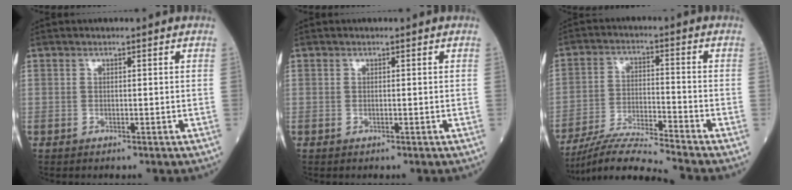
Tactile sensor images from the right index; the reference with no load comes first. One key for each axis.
{"total": 0.0}
{"total": 9.8, "fx": -9.0, "fy": -2.0, "fz": 3.0, "tx": -0.054, "ty": -0.012, "tz": -0.169}